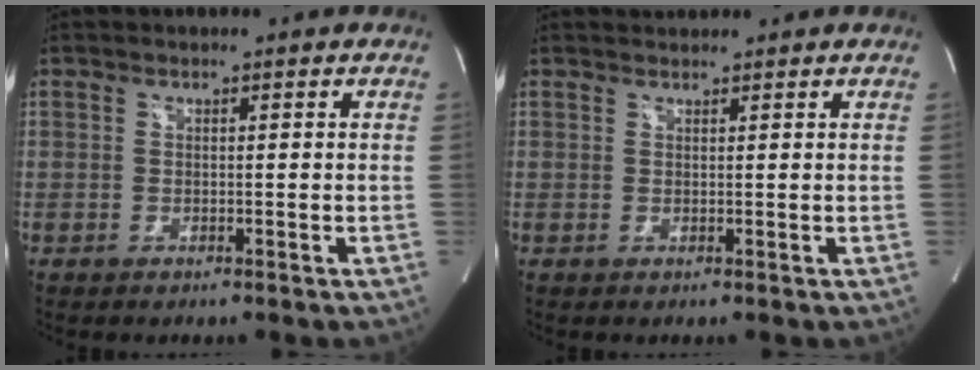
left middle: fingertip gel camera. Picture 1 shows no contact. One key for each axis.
{"total": 1.3, "fx": 1.3, "fy": 0.0, "fz": -0.2, "tx": -0.007, "ty": 0.014, "tz": 0.027}